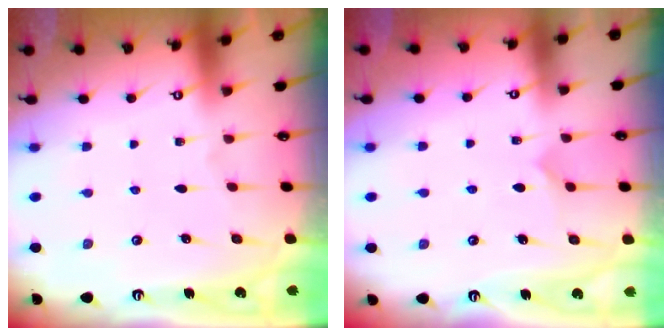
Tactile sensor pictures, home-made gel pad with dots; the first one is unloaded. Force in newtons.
{"total": 4.9, "press": 4.9, "slide": 0.5}